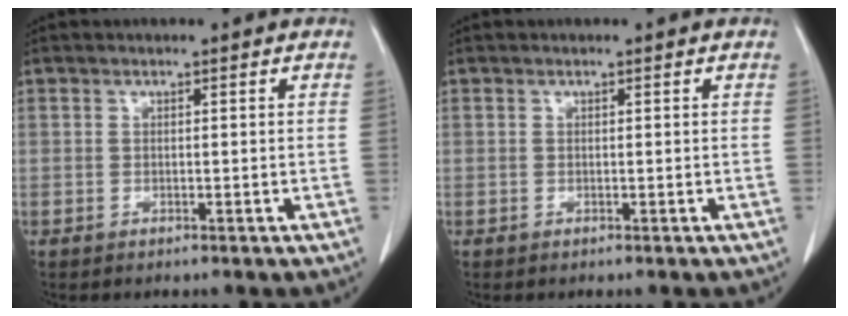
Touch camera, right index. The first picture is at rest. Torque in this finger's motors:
{"motor_torque": [0.00, 0.00, -0.01, 0.00]}